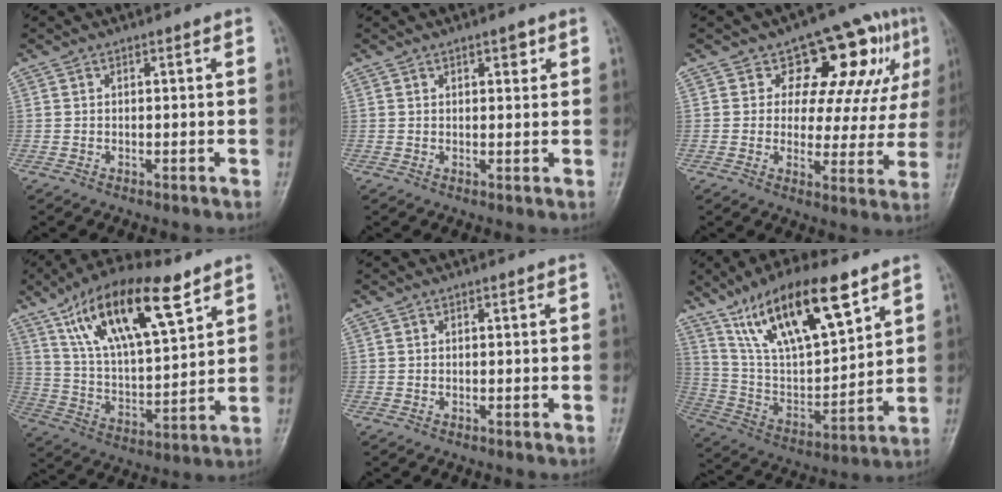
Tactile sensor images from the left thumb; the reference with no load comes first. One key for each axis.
{"total": 2.1, "fx": 1.2, "fy": 1.0, "fz": 1.5, "tx": -0.011, "ty": -0.004, "tz": 0.016}
{"total": 14.6, "fx": 6.8, "fy": 8.0, "fz": 10.1, "tx": -0.069, "ty": -0.020, "tz": 0.088}
{"total": 20.4, "fx": 11.3, "fy": 7.4, "fz": 15.3, "tx": -0.244, "ty": -0.030, "tz": 0.206}
{"total": 0.0}
{"total": 21.3, "fx": 12.7, "fy": 7.5, "fz": 15.4, "tx": -0.245, "ty": -0.037, "tz": 0.242}